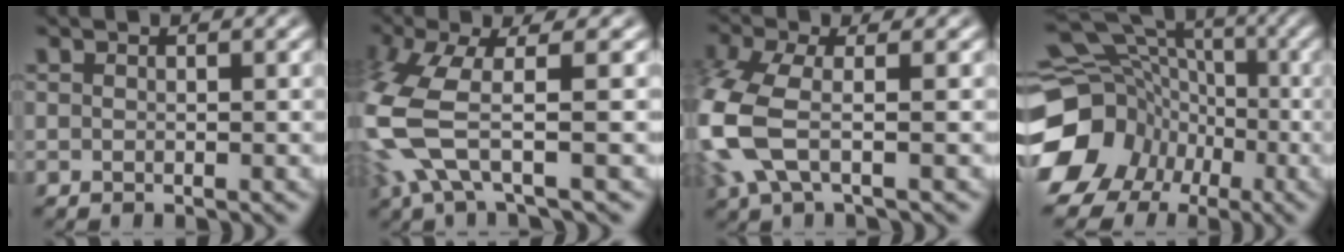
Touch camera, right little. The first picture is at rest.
{"total": 7.7, "force": [-0.3, 4.3, 6.4], "torque": [-0.179, -0.024, -0.001]}
{"total": 6.6, "force": [-0.7, 4.5, 4.7], "torque": [-0.154, -0.026, -0.003]}
{"total": 16.5, "force": [-2.1, 14.3, 8.0], "torque": [-0.149, -0.054, -0.033]}